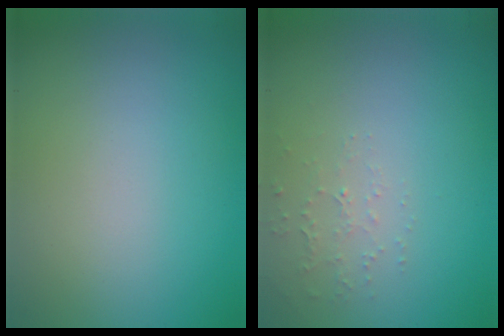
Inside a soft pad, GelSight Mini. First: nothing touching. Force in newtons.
{"total": 1.3, "press": 1.3, "slide": 0.4}